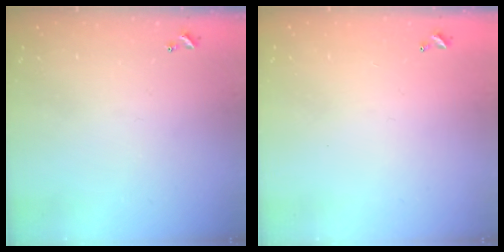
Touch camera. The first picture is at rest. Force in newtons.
{"total": 2.9, "press": 2.9, "slide": 0.1}